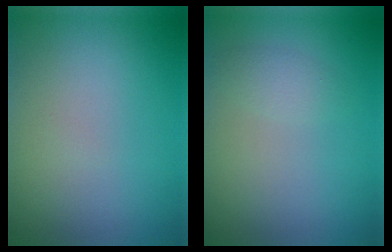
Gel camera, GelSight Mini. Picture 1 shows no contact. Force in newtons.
{"total": 1.2, "press": 1.2, "slide": 0.0}